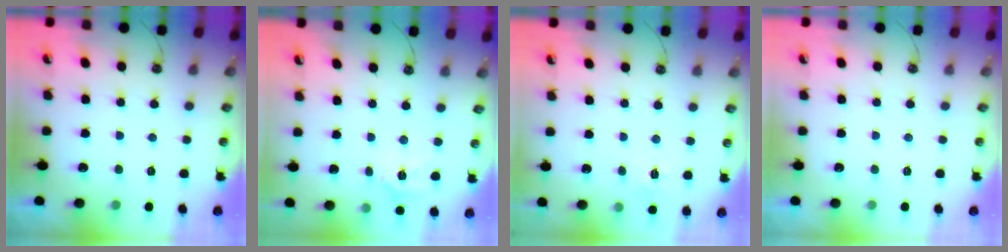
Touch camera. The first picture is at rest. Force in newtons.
{"total": 9.6, "press": 9.6, "slide": 1.1}
{"total": 4.6, "press": 4.6, "slide": 0.3}
{"total": 0.0}